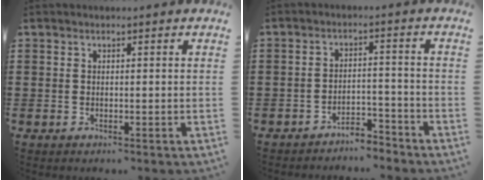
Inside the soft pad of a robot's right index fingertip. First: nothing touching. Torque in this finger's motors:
{"motor_torque": [1.12, 1.02, -0.05, -0.09]}